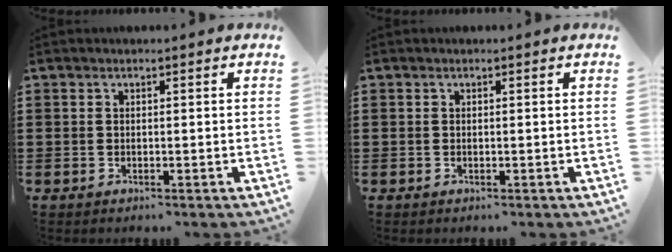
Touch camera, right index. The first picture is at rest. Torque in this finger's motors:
{"motor_torque": [-0.51, 1.63, 0.01, 0.01]}